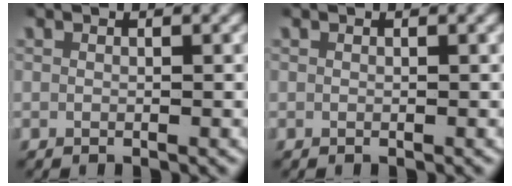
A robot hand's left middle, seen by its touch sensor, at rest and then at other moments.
{"total": 0.0}